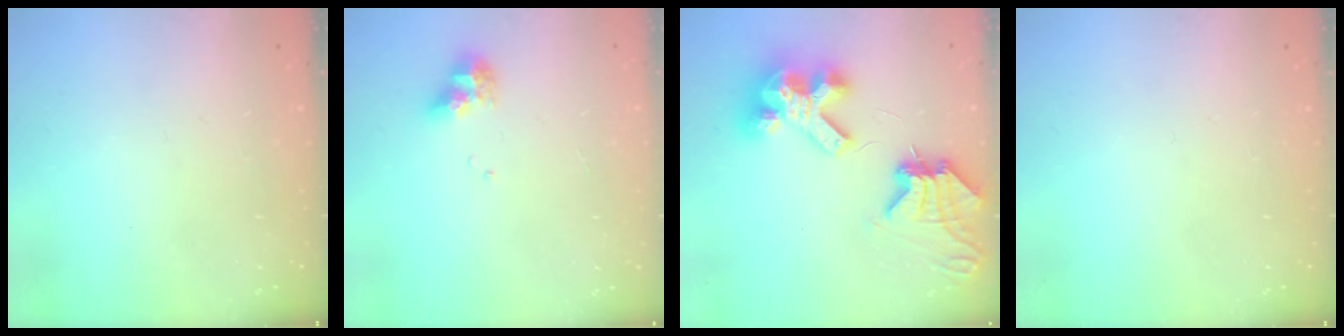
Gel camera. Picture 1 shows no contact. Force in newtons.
{"total": 7.7, "press": 7.7, "slide": 0.6}
{"total": 12.5, "press": 12.4, "slide": 1.5}
{"total": 0.0}